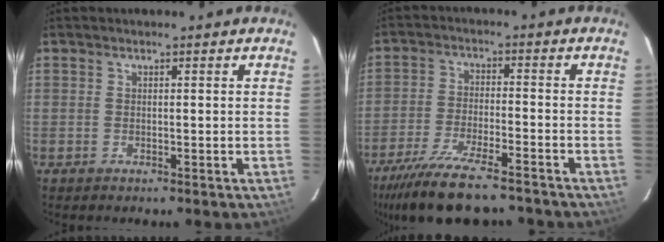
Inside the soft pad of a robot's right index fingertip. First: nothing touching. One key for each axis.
{"total": 16.0, "fx": -13.2, "fy": 3.5, "fz": 8.4, "tx": -0.180, "ty": -0.030, "tz": -0.219}